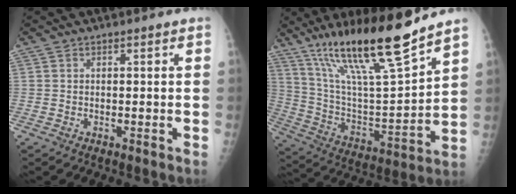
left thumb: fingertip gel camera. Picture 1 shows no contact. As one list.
[{"total": 21.9, "force": [15.6, 2.5, 15.2], "torque": [-0.247, -0.067, 0.285]}]